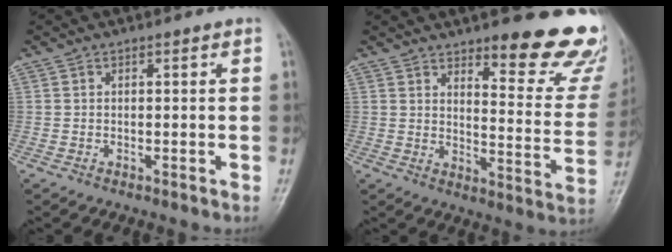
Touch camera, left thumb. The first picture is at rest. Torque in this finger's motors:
{"motor_torque": [0.31, 0.28, 0.19, -0.14, 0.09]}